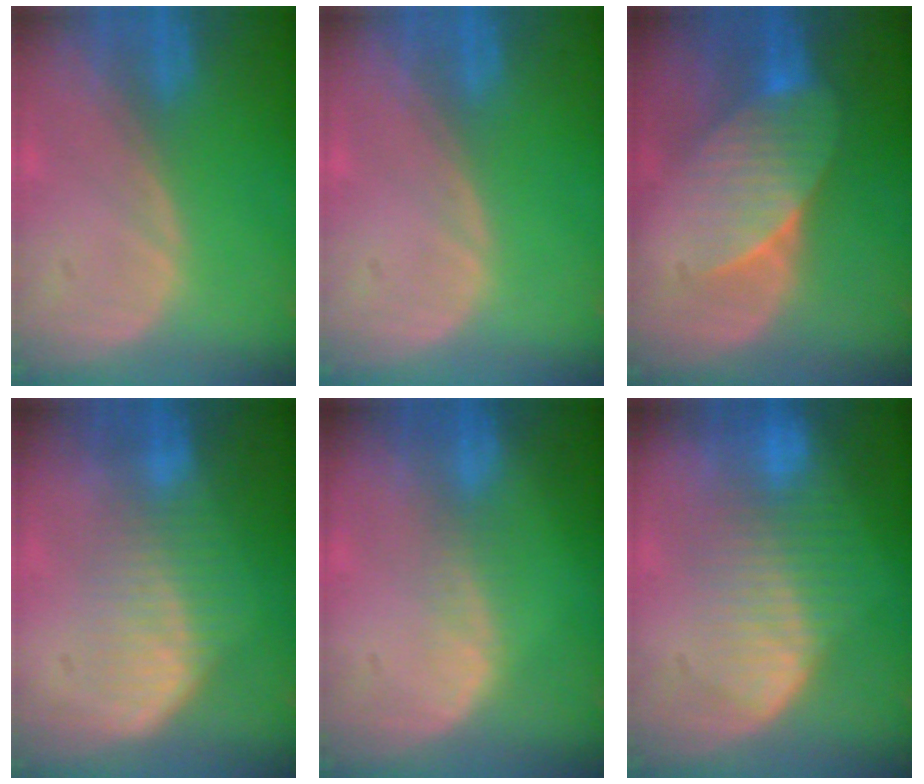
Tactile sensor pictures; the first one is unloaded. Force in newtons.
{"total": 0.0}
{"total": 7.5, "press": 7.0, "slide": 2.7}
{"total": 6.5, "press": 5.9, "slide": 2.7}
{"total": 2.3, "press": 1.6, "slide": 1.6}
{"total": 8.0, "press": 7.5, "slide": 2.7}